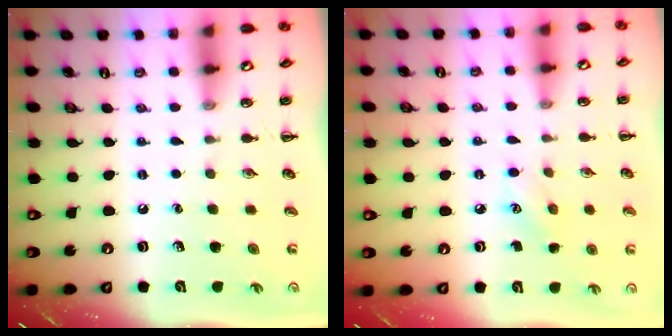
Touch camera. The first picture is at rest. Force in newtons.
{"total": 5.1, "press": 4.9, "slide": 1.4}